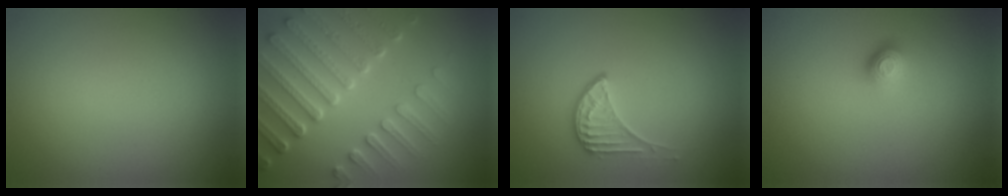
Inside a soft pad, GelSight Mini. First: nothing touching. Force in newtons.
{"total": 7.8, "press": 6.0, "slide": 5.0}
{"total": 2.0, "press": 1.5, "slide": 1.3}
{"total": 1.5, "press": 1.1, "slide": 1.0}